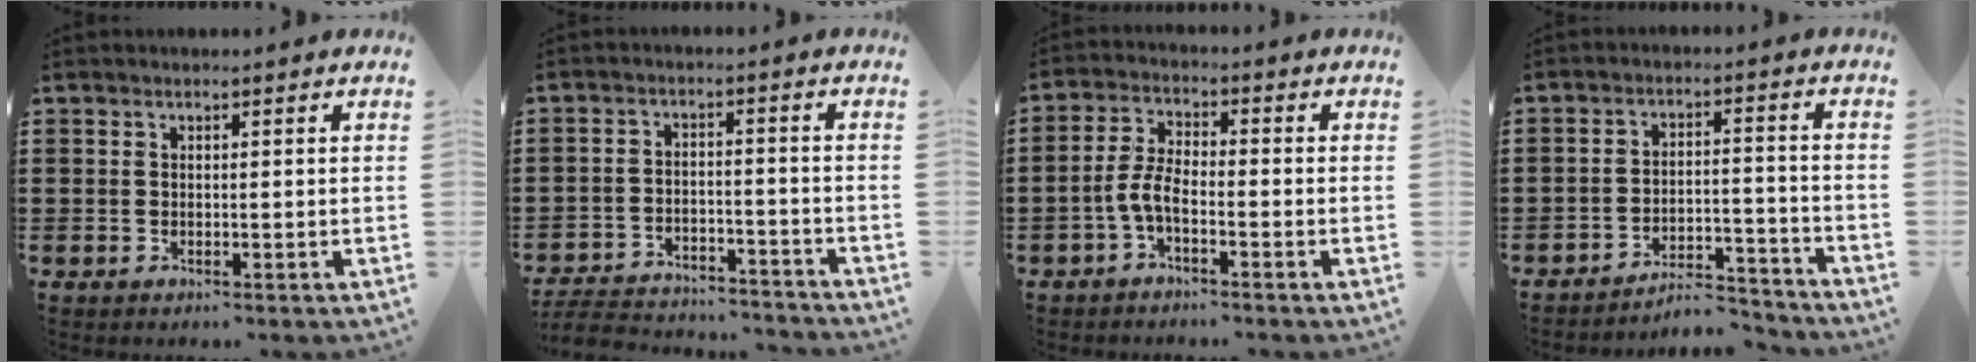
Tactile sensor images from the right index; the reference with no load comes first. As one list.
[{"total": 4.5, "force": [-4.4, 0.5, 0.8], "torque": [-0.021, 0.001, -0.092]}, {"total": 4.4, "force": [-2.0, 1.5, 3.6], "torque": [-0.092, -0.001, -0.046]}, {"total": 5.3, "force": [-5.1, 0.6, 1.2], "torque": [-0.020, 0.006, -0.102]}]